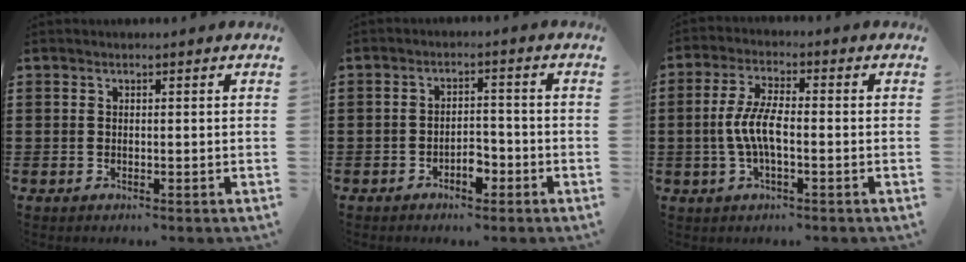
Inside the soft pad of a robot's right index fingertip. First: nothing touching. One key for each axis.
{"total": 3.5, "fx": -2.0, "fy": 1.7, "fz": 2.2, "tx": -0.040, "ty": 0.005, "tz": -0.039}
{"total": 6.1, "fx": -1.1, "fy": 2.0, "fz": 5.7, "tx": -0.135, "ty": -0.004, "tz": -0.031}